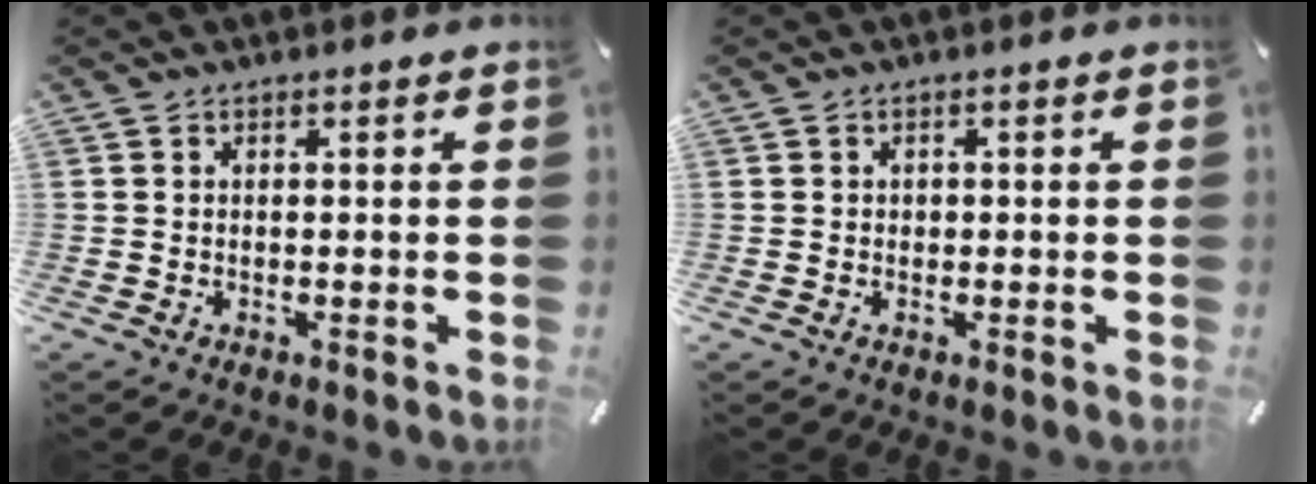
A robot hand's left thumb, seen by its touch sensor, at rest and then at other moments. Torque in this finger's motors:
{"motor_torque": [-0.06, -0.27, 0.03, -0.01, 0.01]}